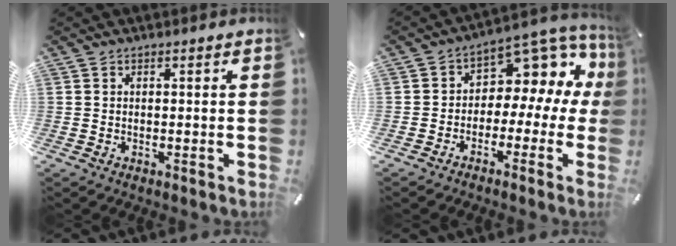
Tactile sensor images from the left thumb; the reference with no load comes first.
{"total": 8.9, "force": [2.7, 6.7, 5.2], "torque": [-0.071, -0.028, 0.048]}